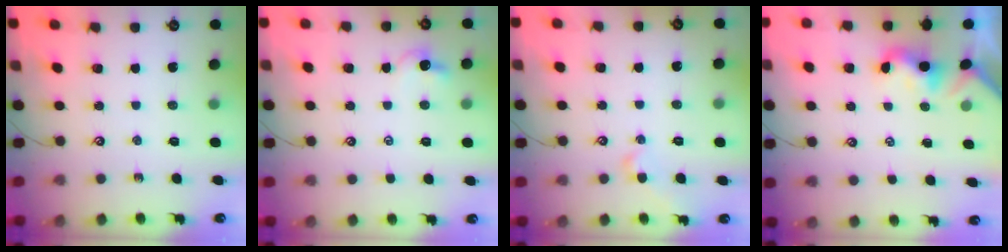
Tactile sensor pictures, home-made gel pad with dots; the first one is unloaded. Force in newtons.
{"total": 0.8, "press": 0.6, "slide": 0.5}
{"total": 0.8, "press": 0.7, "slide": 0.5}
{"total": 2.0, "press": 2.0, "slide": 0.5}